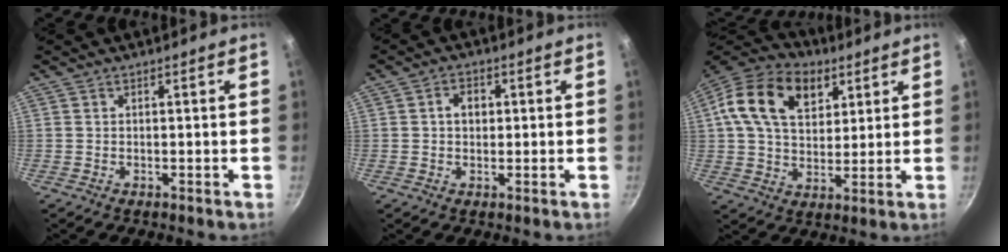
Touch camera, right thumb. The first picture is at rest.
{"total": 3.4, "force": [0.4, 2.7, 2.1], "torque": [-0.016, 0.007, 0.004]}
{"total": 18.1, "force": [6.9, 12.0, 11.7], "torque": [-0.186, -0.002, 0.107]}